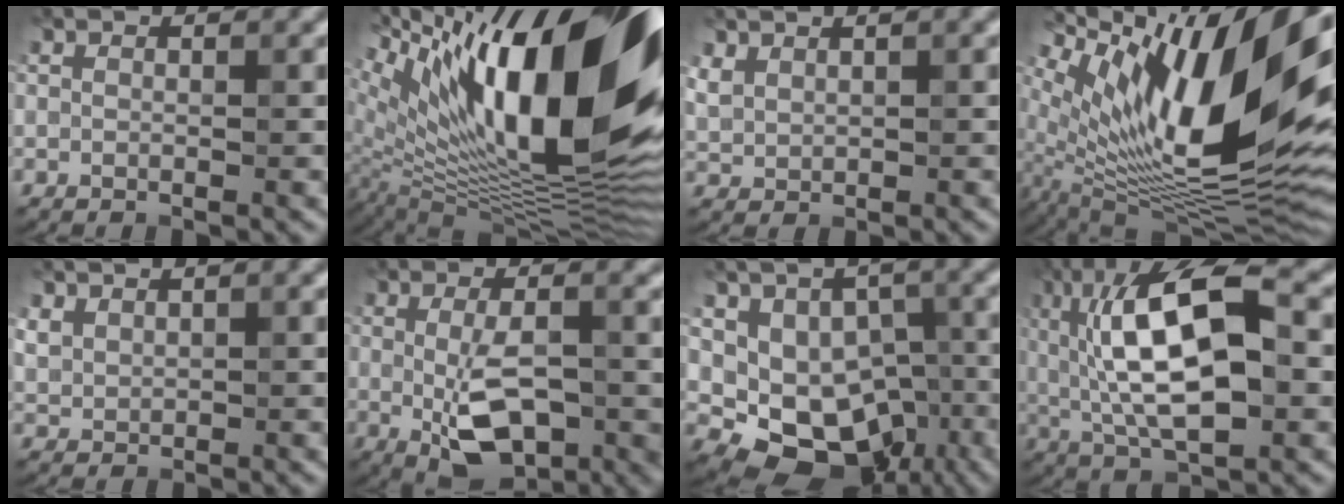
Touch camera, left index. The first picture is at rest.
{"total": 18.9, "force": [6.7, 6.9, 16.3], "torque": [-0.245, 0.036, 0.107]}
{"total": 1.1, "force": [1.0, 0.4, -0.1], "torque": [-0.003, 0.002, 0.024]}
{"total": 16.0, "force": [5.1, 5.9, 14.0], "torque": [-0.250, 0.000, 0.089]}
{"total": 1.0, "force": [0.8, 0.5, -0.3], "torque": [0.002, -0.001, 0.020]}
{"total": 5.2, "force": [-1.2, 2.3, 4.5], "torque": [-0.090, -0.015, -0.019]}
{"total": 10.1, "force": [-3.9, 7.9, 4.9], "torque": [-0.053, -0.013, -0.055]}
{"total": 11.1, "force": [1.0, 4.4, 10.2], "torque": [-0.173, 0.017, 0.007]}